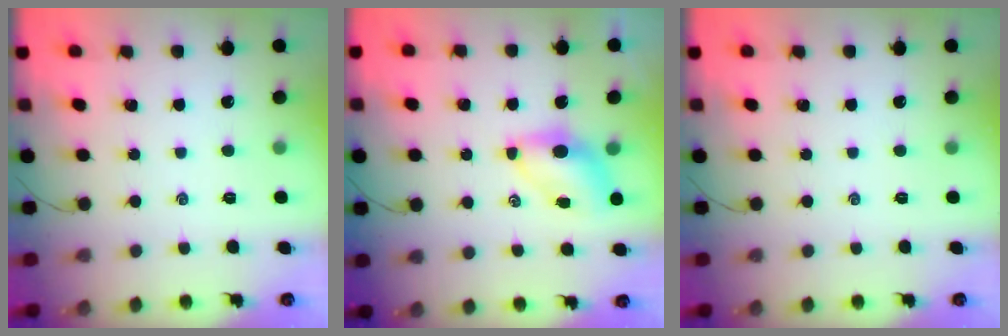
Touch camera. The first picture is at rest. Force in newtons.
{"total": 6.6, "press": 6.5, "slide": 1.2}
{"total": 0.0}